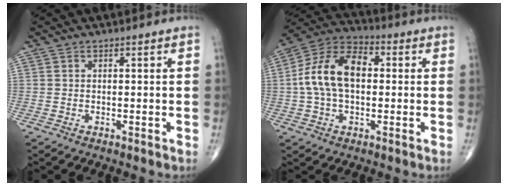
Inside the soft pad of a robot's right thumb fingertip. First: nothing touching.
{"total": 13.8, "force": [0.9, 8.4, 11.0], "torque": [-0.204, 0.034, 0.005]}